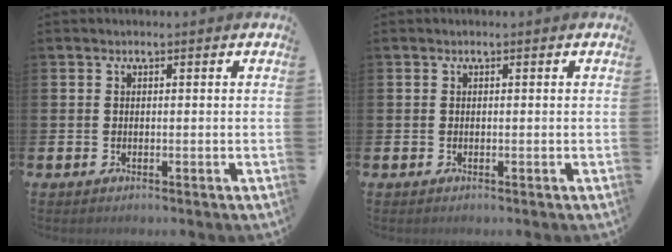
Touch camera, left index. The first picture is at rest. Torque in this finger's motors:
{"motor_torque": [0.00, 0.00, 0.00, 0.01]}